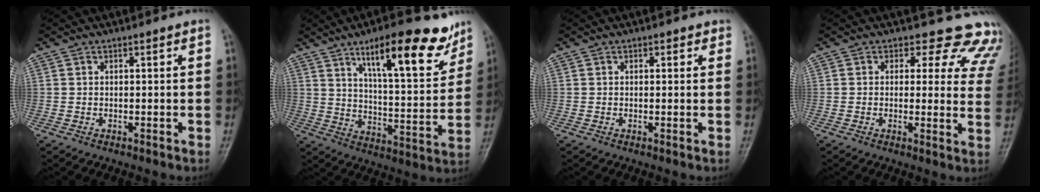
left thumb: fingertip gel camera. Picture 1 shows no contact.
{"total": 18.3, "force": [11.1, 5.6, 13.4], "torque": [-0.162, -0.055, 0.175]}
{"total": 1.2, "force": [0.6, 0.9, 0.6], "torque": [0.006, 0.000, 0.003]}
{"total": 12.8, "force": [10.4, 6.4, 3.9], "torque": [0.014, -0.053, 0.082]}